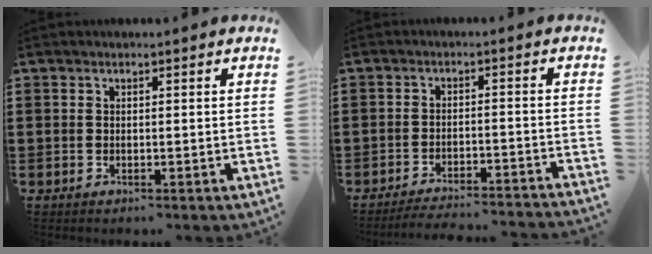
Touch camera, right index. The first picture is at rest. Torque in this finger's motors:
{"motor_torque": [-0.36, 0.61, -0.62, -0.21]}